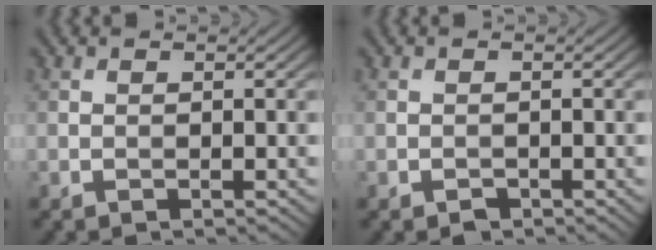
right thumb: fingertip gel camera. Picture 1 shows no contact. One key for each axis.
{"total": 0.7, "fx": -0.6, "fy": 0.4, "fz": 0.3, "tx": -0.003, "ty": -0.002, "tz": -0.010}